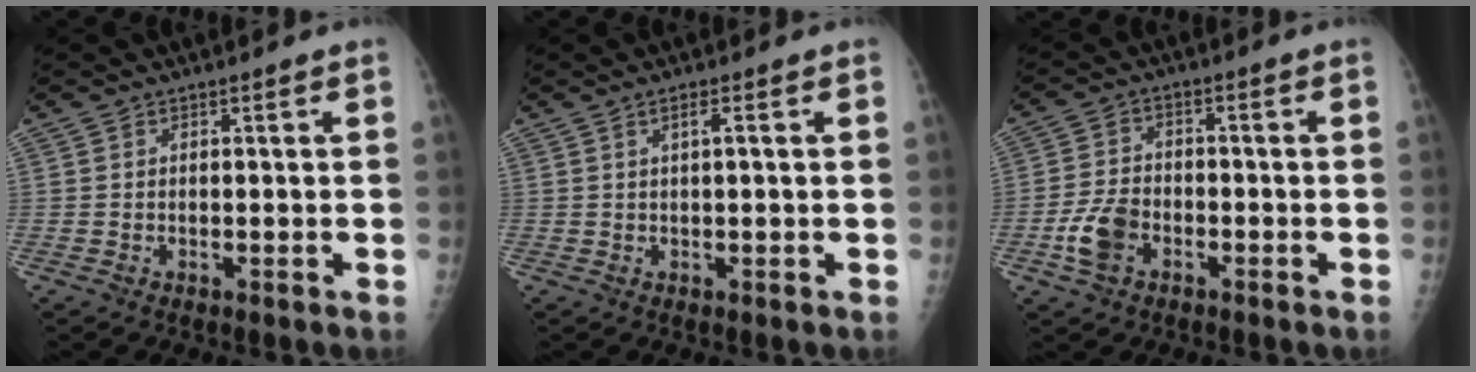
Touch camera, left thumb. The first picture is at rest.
{"total": 1.6, "force": [0.5, 0.2, 1.5], "torque": [-0.031, 0.006, 0.011]}
{"total": 6.4, "force": [-2.9, 4.2, 3.9], "torque": [-0.077, 0.012, -0.056]}